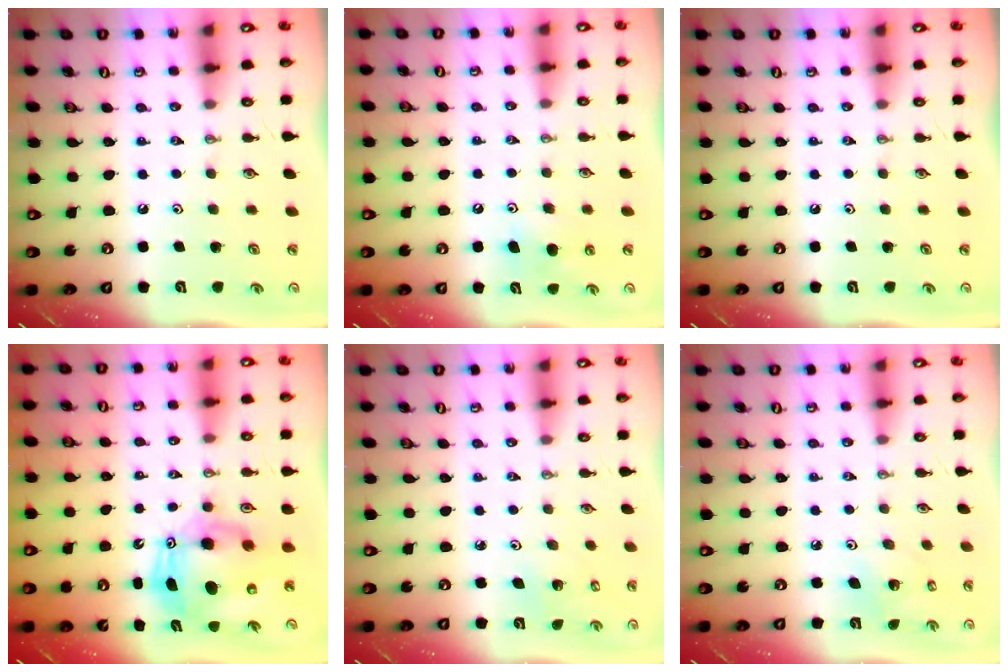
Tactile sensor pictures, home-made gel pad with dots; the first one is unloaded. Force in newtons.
{"total": 6.0, "press": 5.9, "slide": 1.0}
{"total": 0.0}
{"total": 12.0, "press": 11.7, "slide": 2.5}
{"total": 3.0, "press": 3.0, "slide": 0.1}
{"total": 3.7, "press": 3.6, "slide": 0.3}